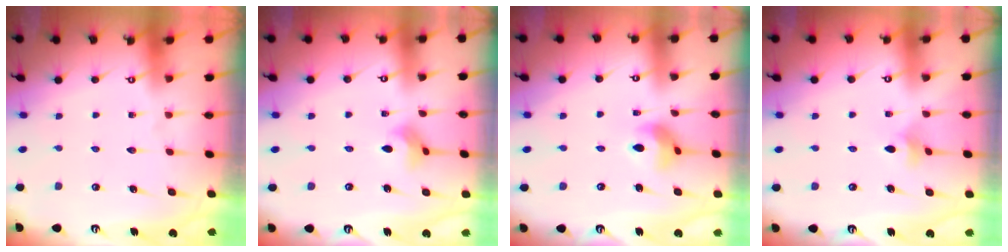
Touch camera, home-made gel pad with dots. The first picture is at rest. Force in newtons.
{"total": 3.9, "press": 3.9, "slide": 0.6}
{"total": 7.5, "press": 7.4, "slide": 0.5}
{"total": 4.3, "press": 4.2, "slide": 0.9}